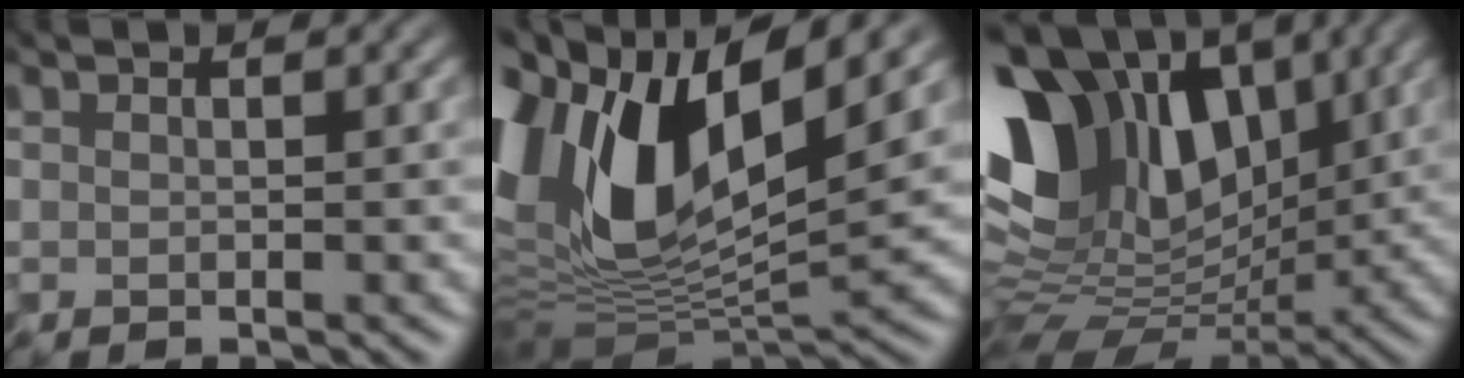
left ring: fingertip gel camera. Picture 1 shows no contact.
{"total": 15.3, "force": [3.5, 7.6, 12.8], "torque": [-0.266, 0.005, 0.059]}
{"total": 13.4, "force": [4.2, 8.8, 9.3], "torque": [-0.184, 0.013, 0.072]}